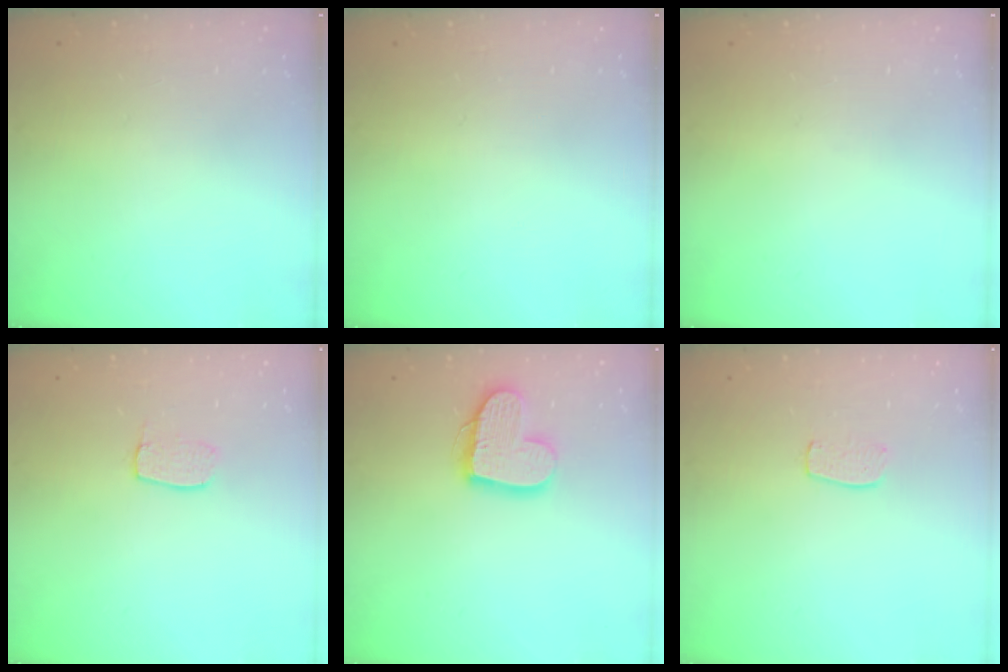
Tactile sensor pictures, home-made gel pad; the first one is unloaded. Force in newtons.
{"total": 0.0}
{"total": 0.0}
{"total": 6.8, "press": 6.8, "slide": 0.4}
{"total": 14.8, "press": 14.7, "slide": 1.3}
{"total": 6.9, "press": 6.8, "slide": 0.4}